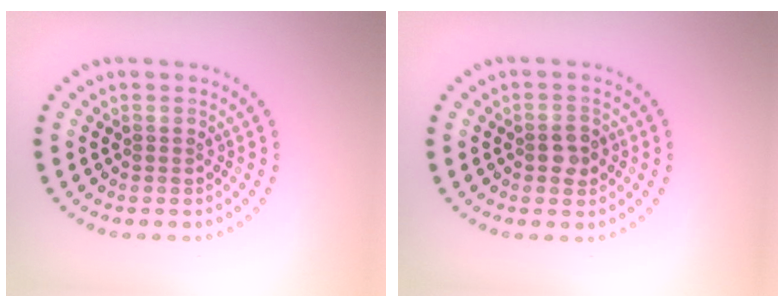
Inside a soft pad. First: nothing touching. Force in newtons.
{"total": 1.9, "press": 1.8, "slide": 0.3}